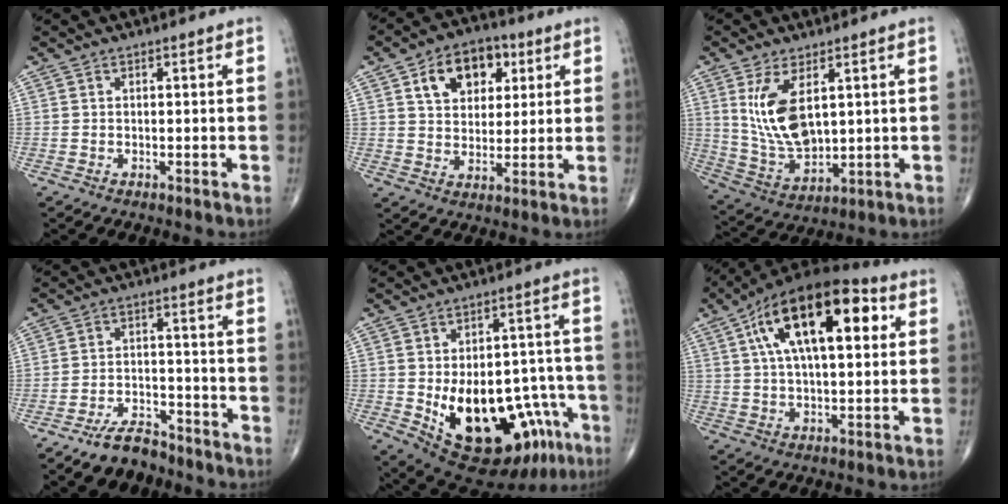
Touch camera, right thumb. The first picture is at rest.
{"total": 12.0, "force": [4.8, 8.1, 7.4], "torque": [-0.081, -0.006, 0.076]}
{"total": 11.9, "force": [3.6, 6.0, 9.7], "torque": [-0.180, -0.023, 0.087]}
{"total": 7.4, "force": [-5.9, 3.5, 2.6], "torque": [-0.031, 0.045, -0.102]}
{"total": 23.3, "force": [-9.1, 12.2, 17.7], "torque": [-0.206, 0.027, -0.105]}
{"total": 22.3, "force": [7.5, 9.8, 18.5], "torque": [-0.303, 0.014, 0.117]}